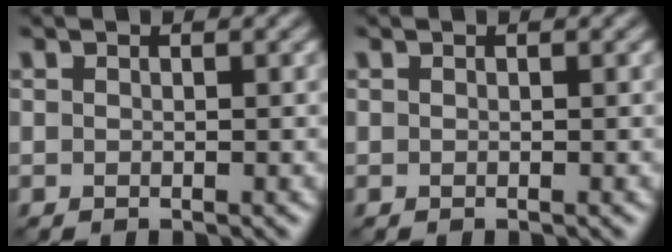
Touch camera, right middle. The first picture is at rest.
{"total": 0.0}